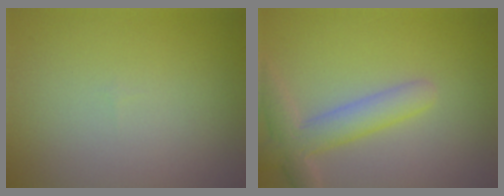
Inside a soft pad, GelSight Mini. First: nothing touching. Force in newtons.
{"total": 4.1, "press": 4.1, "slide": 0.3}